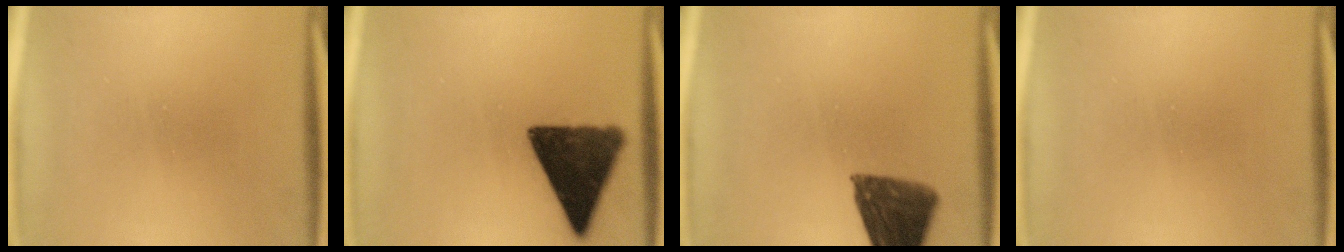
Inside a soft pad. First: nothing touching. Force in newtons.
{"total": 13.2}
{"total": 10.7}
{"total": 0.0}